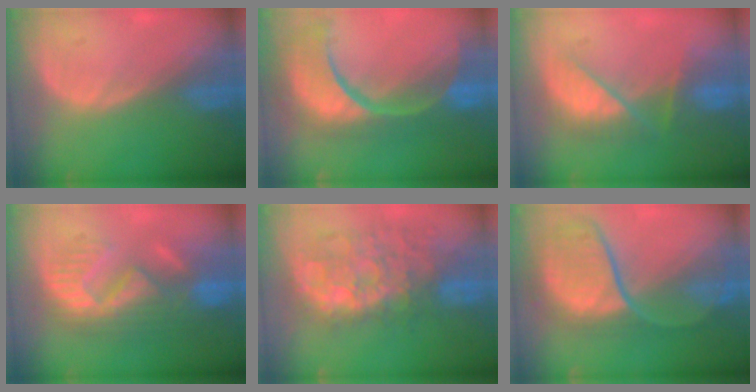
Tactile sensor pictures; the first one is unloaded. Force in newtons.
{"total": 14.0, "press": 11.2, "slide": 8.4}
{"total": 7.5, "press": 7.2, "slide": 1.8}
{"total": 10.4, "press": 9.6, "slide": 3.8}
{"total": 10.7, "press": 10.1, "slide": 3.6}
{"total": 10.5, "press": 9.6, "slide": 4.1}